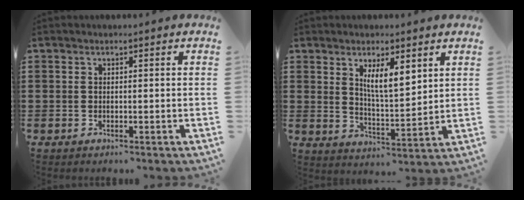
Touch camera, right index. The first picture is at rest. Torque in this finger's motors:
{"motor_torque": [0.30, 0.25, 0.28, 0.12]}